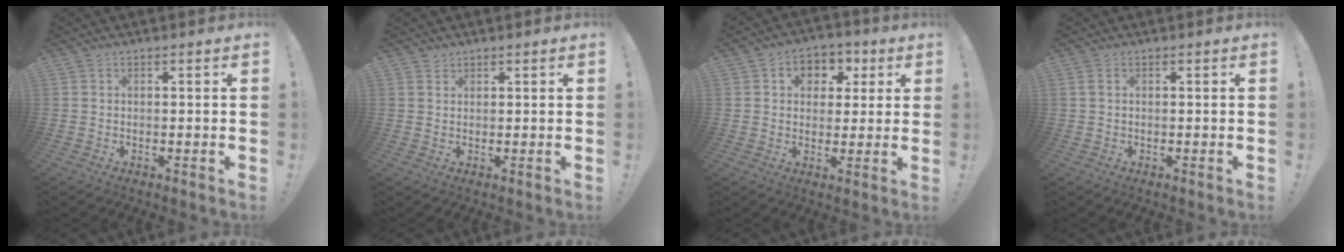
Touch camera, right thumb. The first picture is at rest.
{"total": 1.4, "force": [1.3, 0.6, 0.0], "torque": [0.008, -0.008, 0.022]}
{"total": 7.1, "force": [1.4, 6.5, 2.6], "torque": [-0.024, -0.002, 0.026]}
{"total": 0.9, "force": [0.3, 0.4, 0.7], "torque": [-0.015, 0.003, 0.006]}